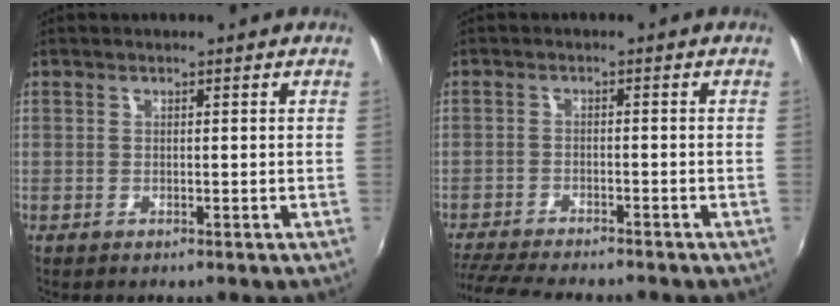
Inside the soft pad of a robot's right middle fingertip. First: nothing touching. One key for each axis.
{"total": 10.7, "fx": -9.6, "fy": 1.3, "fz": 4.5, "tx": -0.113, "ty": -0.025, "tz": -0.161}